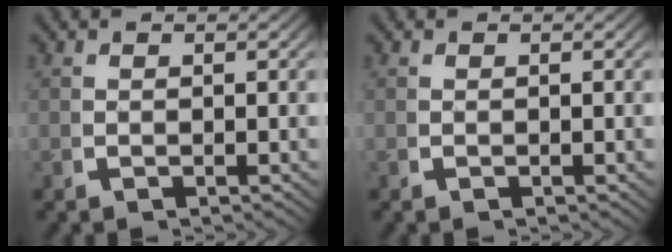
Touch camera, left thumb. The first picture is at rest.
{"total": 0.0}